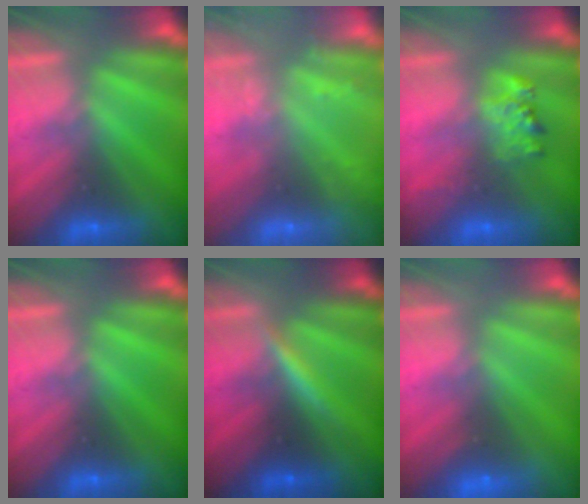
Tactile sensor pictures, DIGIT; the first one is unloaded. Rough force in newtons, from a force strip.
{"total": 2.4}
{"total": 2.2}
{"total": 0.0}
{"total": 3.6}
{"total": 2.3}